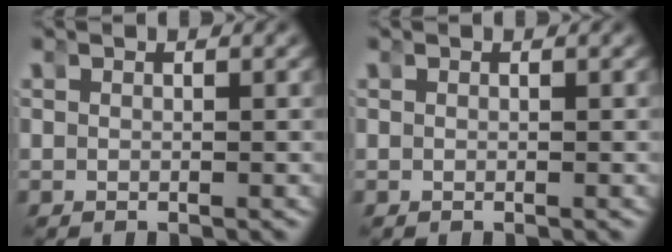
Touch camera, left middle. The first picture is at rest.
{"total": 0.0}